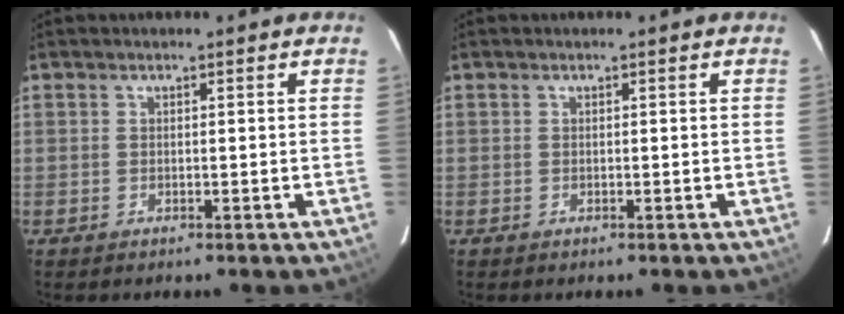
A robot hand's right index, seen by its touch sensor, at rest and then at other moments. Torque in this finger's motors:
{"motor_torque": [0.02, 0.02, 0.05, 0.01]}